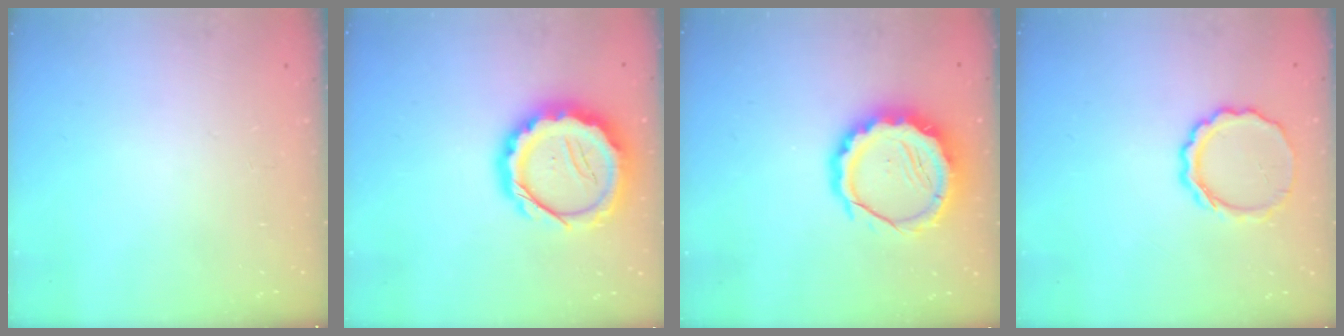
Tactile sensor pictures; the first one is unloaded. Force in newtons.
{"total": 15.3, "press": 15.0, "slide": 3.0}
{"total": 13.5, "press": 13.1, "slide": 3.3}
{"total": 9.0, "press": 8.8, "slide": 1.9}